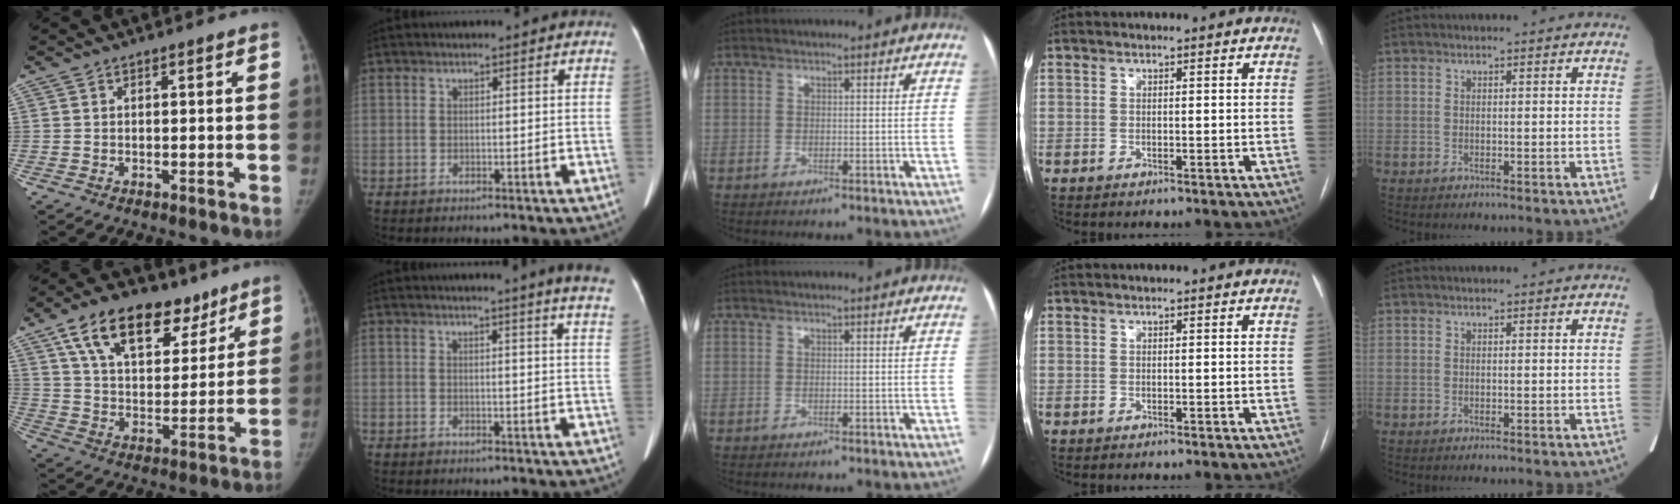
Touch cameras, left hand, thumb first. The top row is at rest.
{"thumb": {"total": 19.5, "force": [11.8, 10.6, 11.3], "torque": [-0.143, -0.031, 0.200]}, "index": {"total": 9.5, "force": [8.3, -1.4, 4.4], "torque": [-0.049, -0.052, 0.067]}}